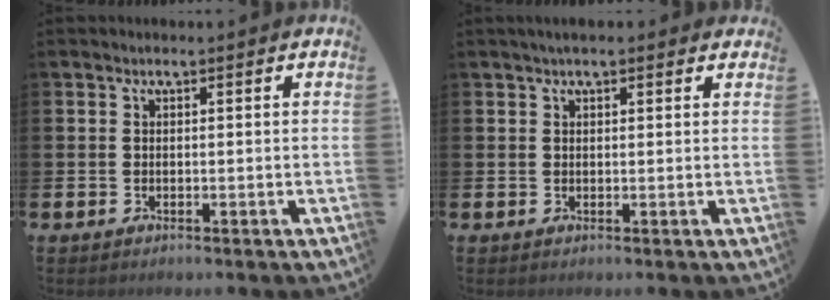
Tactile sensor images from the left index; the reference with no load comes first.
{"total": 1.8, "force": [1.5, 0.7, 0.9], "torque": [-0.005, 0.003, 0.023]}